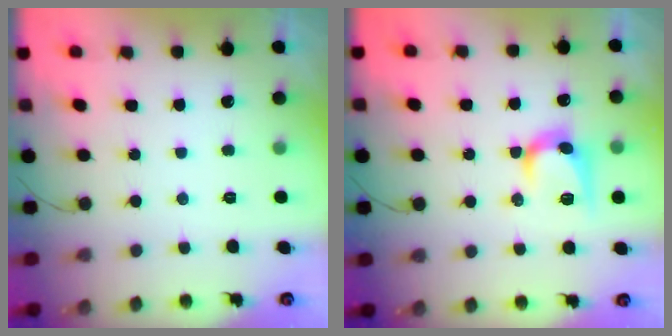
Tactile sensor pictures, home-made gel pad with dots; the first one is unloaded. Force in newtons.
{"total": 10.4, "press": 10.4, "slide": 0.4}